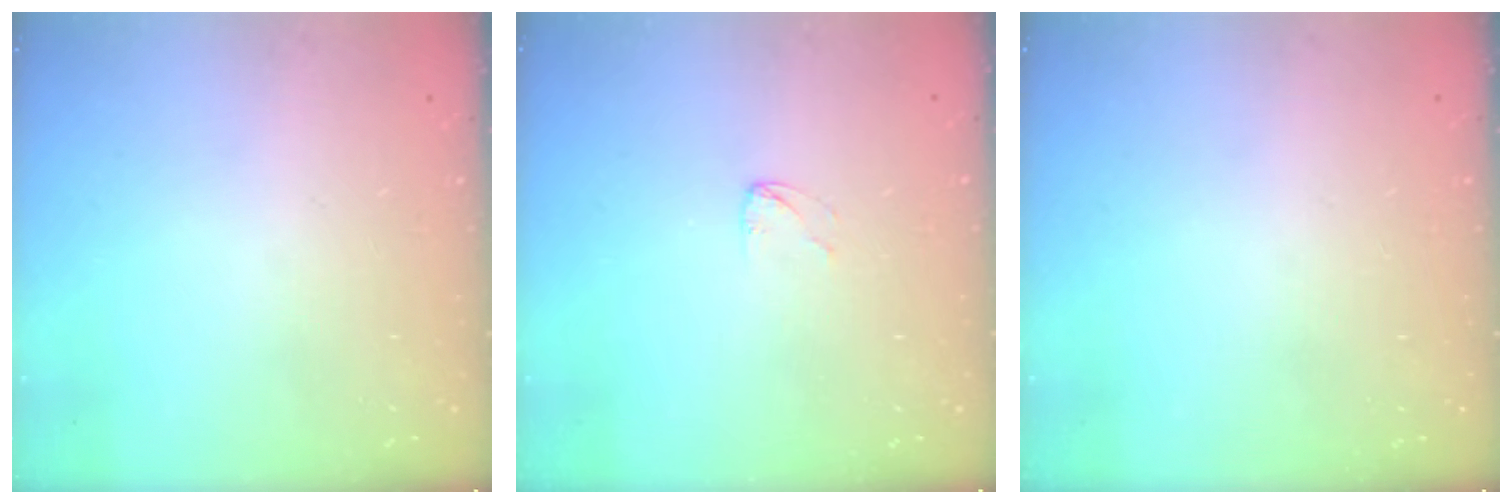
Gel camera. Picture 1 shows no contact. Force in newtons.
{"total": 2.2, "press": 2.2, "slide": 0.1}
{"total": 0.0}